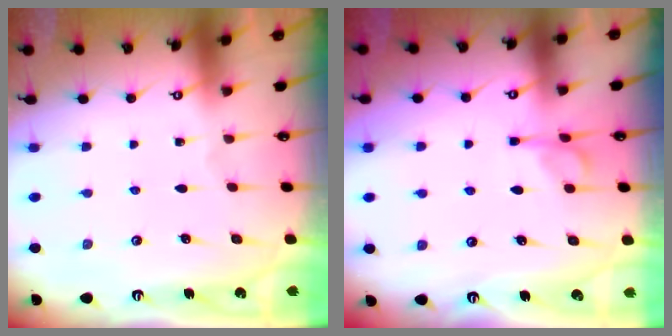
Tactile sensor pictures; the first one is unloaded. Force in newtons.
{"total": 5.3, "press": 5.2, "slide": 0.8}